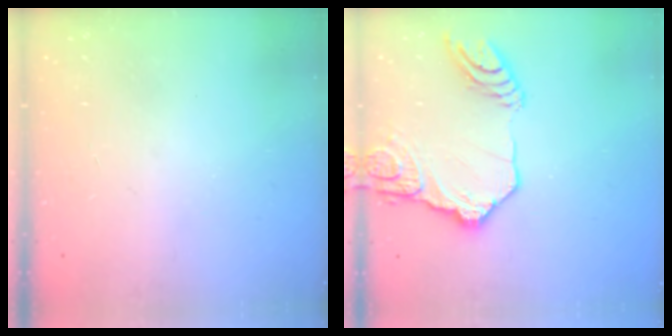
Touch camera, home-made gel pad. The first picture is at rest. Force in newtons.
{"total": 16.4, "press": 16.3, "slide": 1.7}